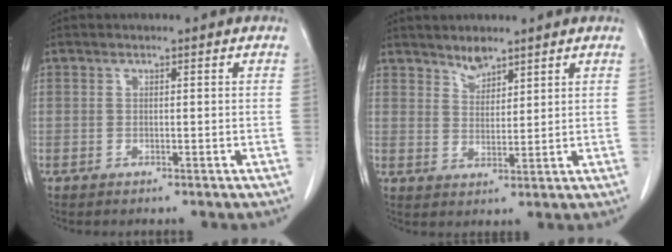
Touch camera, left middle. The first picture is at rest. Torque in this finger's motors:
{"motor_torque": [0.40, -0.44, -0.01, 0.02]}